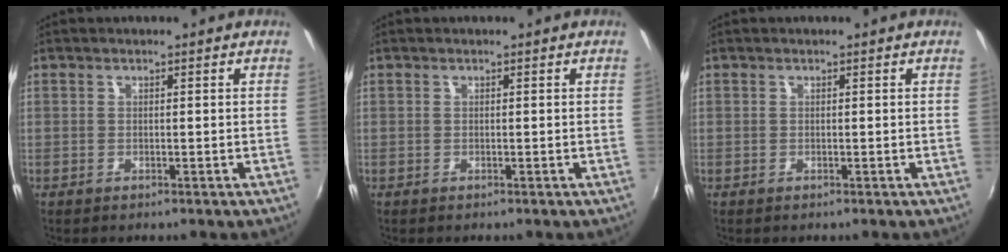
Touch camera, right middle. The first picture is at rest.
{"total": 0.0}
{"total": 0.0}